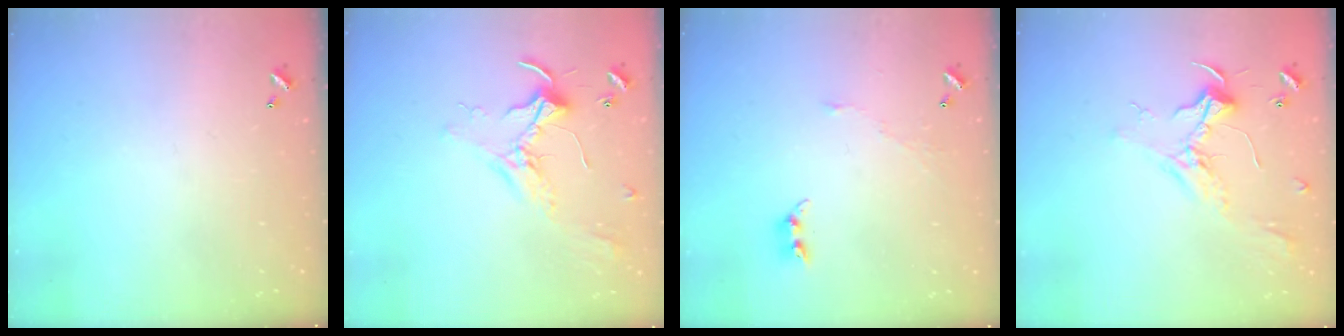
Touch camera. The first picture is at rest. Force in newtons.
{"total": 2.5, "press": 2.5, "slide": 0.5}
{"total": 4.1, "press": 4.0, "slide": 0.5}
{"total": 2.3, "press": 2.2, "slide": 0.6}